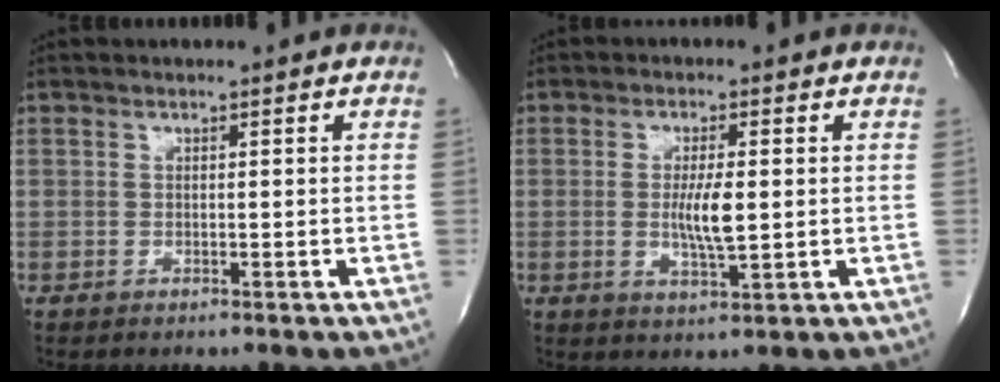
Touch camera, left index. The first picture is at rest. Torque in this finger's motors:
{"motor_torque": [0.24, 0.14, 0.11, 0.05]}